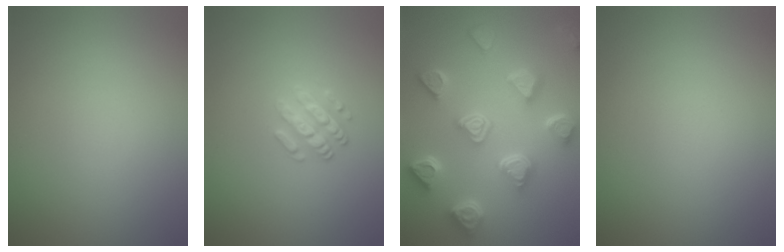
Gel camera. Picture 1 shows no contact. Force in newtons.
{"total": 2.5, "press": 2.4, "slide": 0.7}
{"total": 7.0, "press": 5.6, "slide": 4.1}
{"total": 0.0}